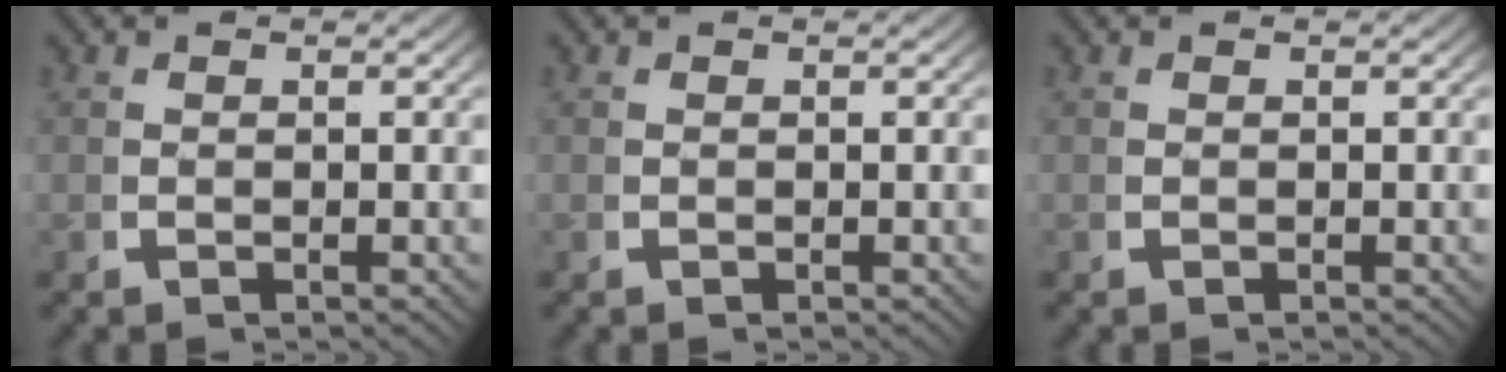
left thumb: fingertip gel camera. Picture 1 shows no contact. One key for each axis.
{"total": 0.0}
{"total": 0.0}